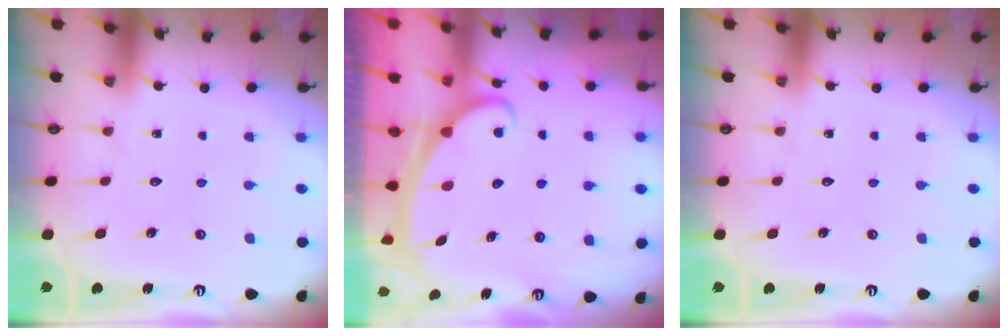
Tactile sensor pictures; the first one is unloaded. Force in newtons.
{"total": 2.3, "press": 2.3, "slide": 0.3}
{"total": 0.0}